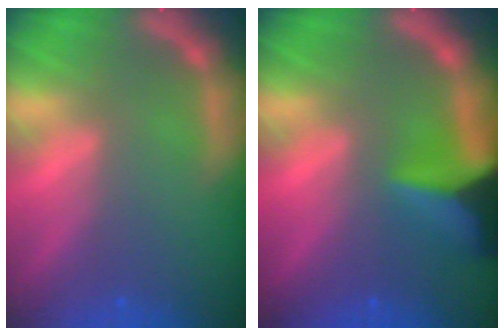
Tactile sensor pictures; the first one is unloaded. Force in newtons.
{"total": 7.5}